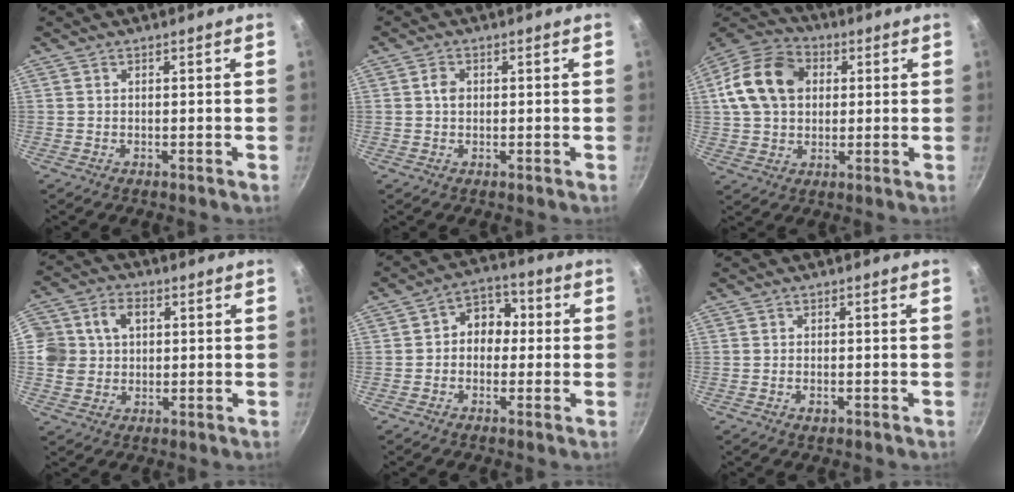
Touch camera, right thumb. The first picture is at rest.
{"total": 2.3, "force": [0.3, 1.7, 1.4], "torque": [-0.020, 0.005, 0.002]}
{"total": 15.5, "force": [3.0, 11.7, 9.7], "torque": [-0.160, 0.019, 0.039]}
{"total": 10.2, "force": [2.0, 8.5, 5.1], "torque": [-0.081, 0.010, 0.025]}
{"total": 7.6, "force": [0.2, 6.2, 4.5], "torque": [-0.015, 0.021, -0.015]}
{"total": 1.6, "force": [-0.6, 0.9, 1.1], "torque": [-0.022, 0.001, -0.012]}